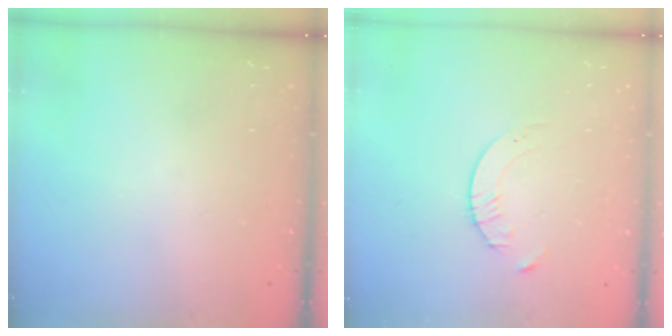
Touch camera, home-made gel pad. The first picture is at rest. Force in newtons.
{"total": 4.1, "press": 4.0, "slide": 0.5}